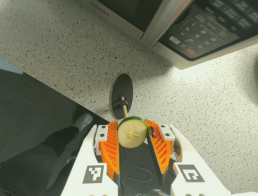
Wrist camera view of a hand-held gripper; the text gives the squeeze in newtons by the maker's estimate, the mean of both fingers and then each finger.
{"total": 9.4, "left": 9.9, "right": 8.8}